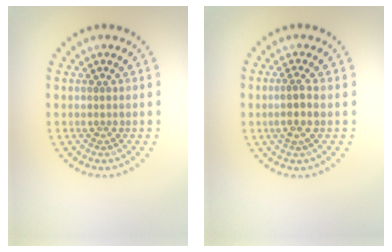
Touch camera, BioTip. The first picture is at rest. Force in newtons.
{"total": 1.4, "press": 1.3, "slide": 0.7}